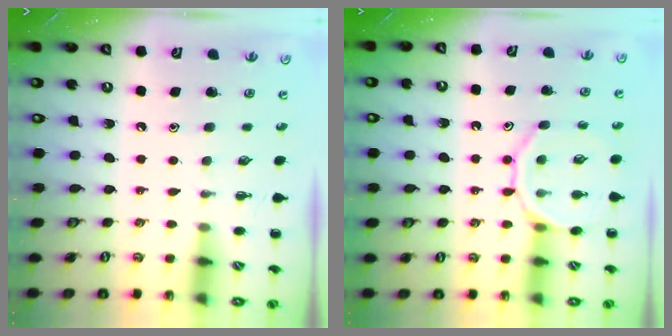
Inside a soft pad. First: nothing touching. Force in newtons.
{"total": 11.8, "press": 11.7, "slide": 1.3}